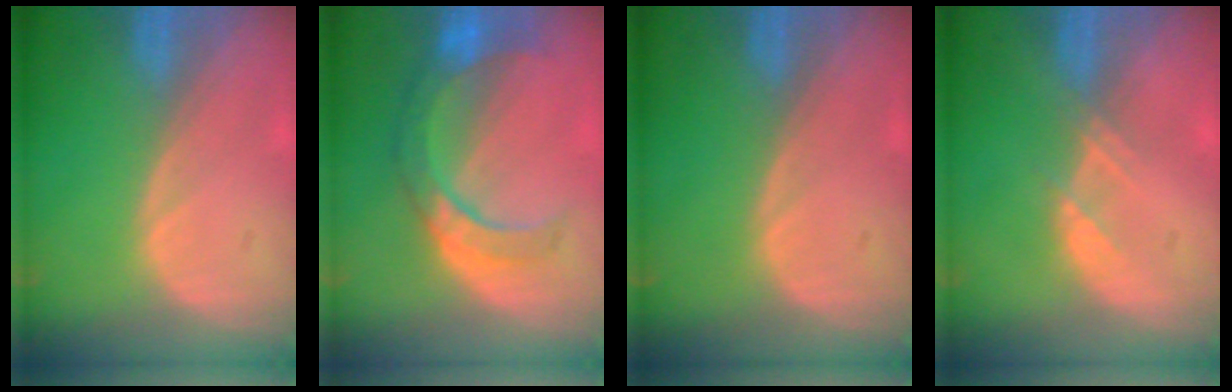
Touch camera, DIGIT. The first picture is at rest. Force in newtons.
{"total": 8.5, "press": 7.7, "slide": 3.4}
{"total": 0.0}
{"total": 1.9, "press": 1.9, "slide": 0.3}